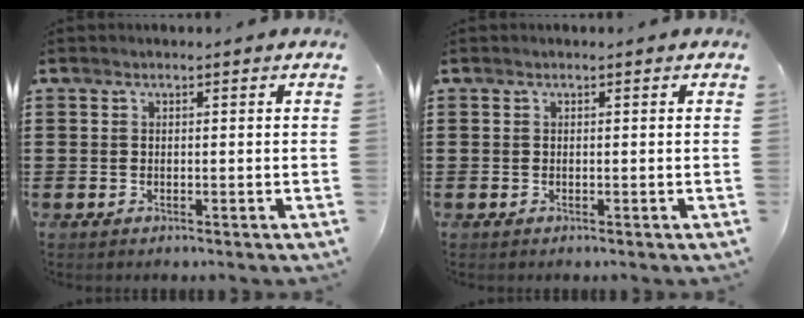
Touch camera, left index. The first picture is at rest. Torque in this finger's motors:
{"motor_torque": [0.00, 0.00, 0.00, 0.00]}